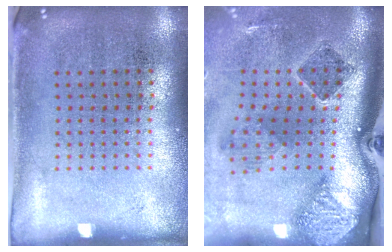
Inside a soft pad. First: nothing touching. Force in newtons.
{"total": 2.8, "press": 1.9, "slide": 2.1}